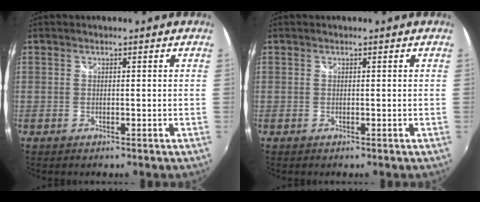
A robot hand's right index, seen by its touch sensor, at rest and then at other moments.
{"total": 0.0}